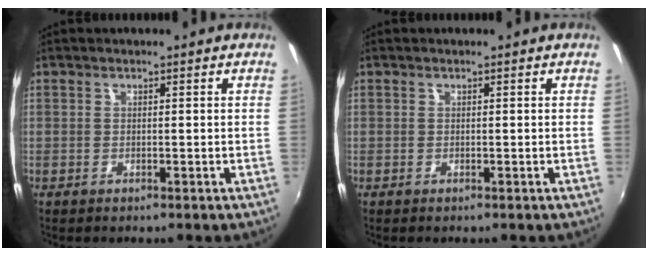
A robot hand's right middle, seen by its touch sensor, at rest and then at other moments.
{"total": 0.0}